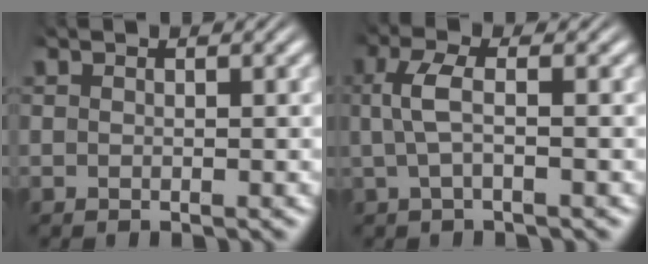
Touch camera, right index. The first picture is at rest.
{"total": 3.0, "force": [0.1, 0.8, 2.9], "torque": [-0.068, 0.003, 0.003]}